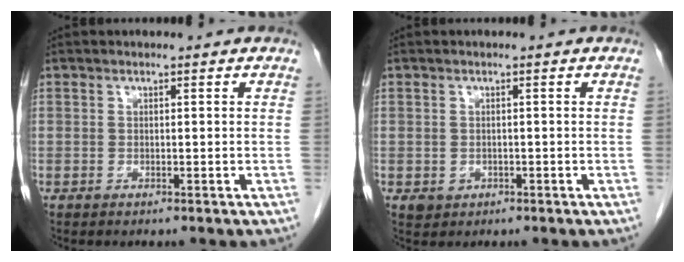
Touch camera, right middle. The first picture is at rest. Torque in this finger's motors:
{"motor_torque": [0.28, -0.09, 0.03, 0.01]}